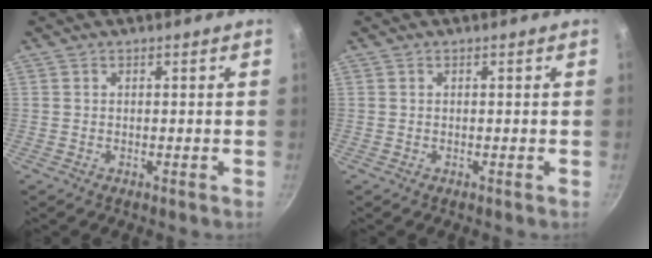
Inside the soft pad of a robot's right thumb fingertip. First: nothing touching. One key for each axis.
{"total": 0.0}